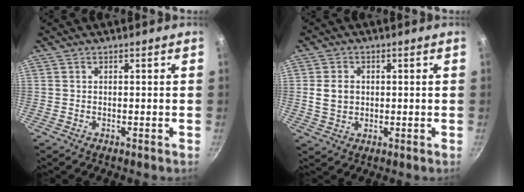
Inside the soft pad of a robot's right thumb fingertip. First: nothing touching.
{"total": 4.9, "force": [0.4, 4.0, 2.9], "torque": [-0.041, 0.003, 0.009]}